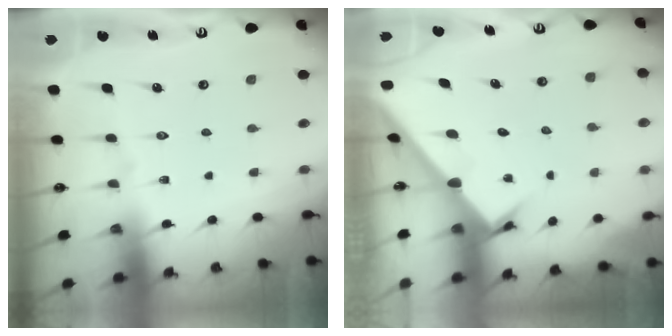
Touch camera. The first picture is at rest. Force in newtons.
{"total": 2.1, "press": 2.1, "slide": 0.2}